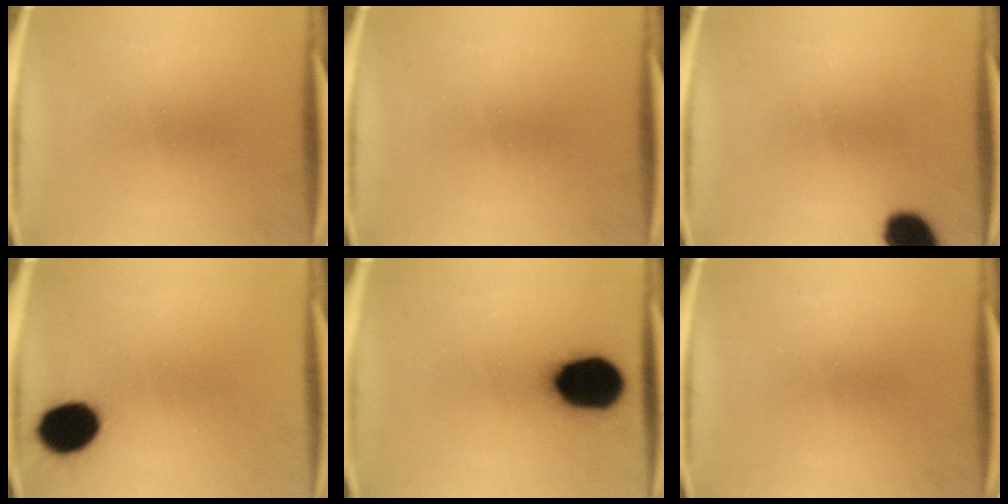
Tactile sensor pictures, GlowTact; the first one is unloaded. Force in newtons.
{"total": 0.0}
{"total": 8.4}
{"total": 11.9}
{"total": 18.7}
{"total": 0.0}